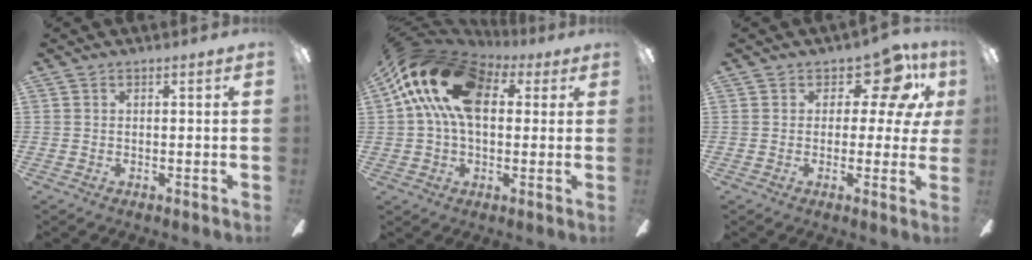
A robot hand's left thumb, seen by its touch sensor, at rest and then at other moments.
{"total": 19.5, "force": [5.5, 12.0, 14.3], "torque": [-0.270, 0.012, 0.096]}
{"total": 10.8, "force": [5.5, 5.9, 7.3], "torque": [-0.101, -0.031, 0.094]}